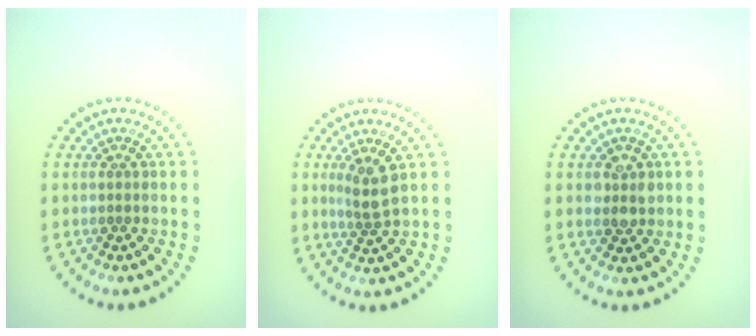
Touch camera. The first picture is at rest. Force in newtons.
{"total": 2.3, "press": 1.8, "slide": 1.5}
{"total": 2.2, "press": 2.1, "slide": 0.6}